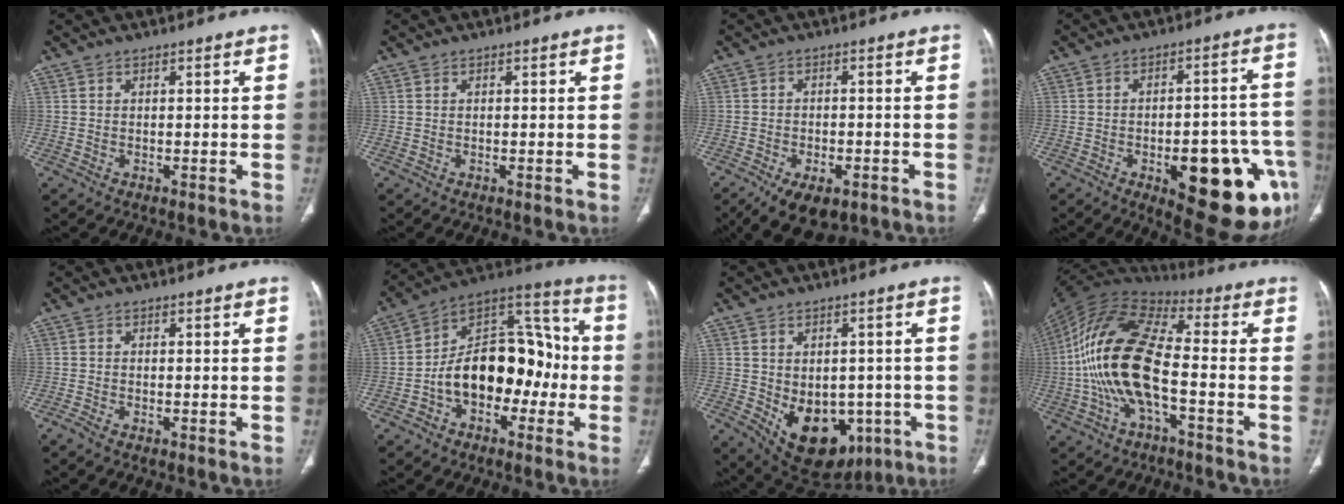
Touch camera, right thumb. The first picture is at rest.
{"total": 0.0}
{"total": 10.2, "force": [-6.2, 5.3, 6.1], "torque": [-0.088, 0.012, -0.090]}
{"total": 23.3, "force": [-8.8, 9.3, 19.5], "torque": [-0.183, 0.040, -0.096]}
{"total": 1.0, "force": [-0.7, 0.2, 0.6], "torque": [-0.020, -0.002, -0.019]}
{"total": 19.1, "force": [-3.5, 12.3, 14.2], "torque": [-0.184, 0.065, -0.059]}
{"total": 15.1, "force": [-4.1, 10.4, 10.0], "torque": [-0.117, 0.003, -0.030]}
{"total": 18.3, "force": [-3.2, 7.7, 16.3], "torque": [-0.335, 0.036, -0.063]}